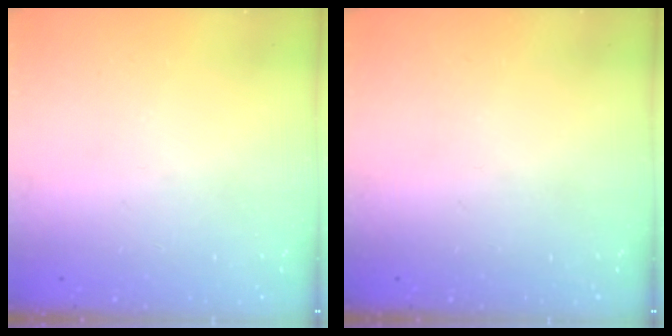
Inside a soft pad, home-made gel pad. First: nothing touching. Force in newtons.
{"total": 0.0}